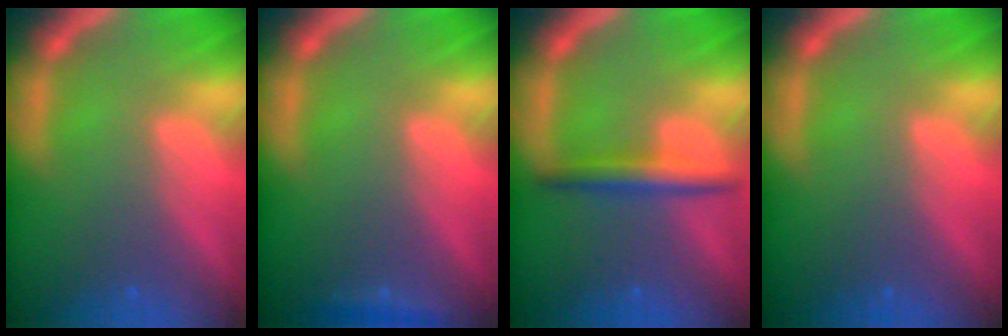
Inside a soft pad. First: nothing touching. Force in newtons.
{"total": 0.9}
{"total": 3.0}
{"total": 0.0}